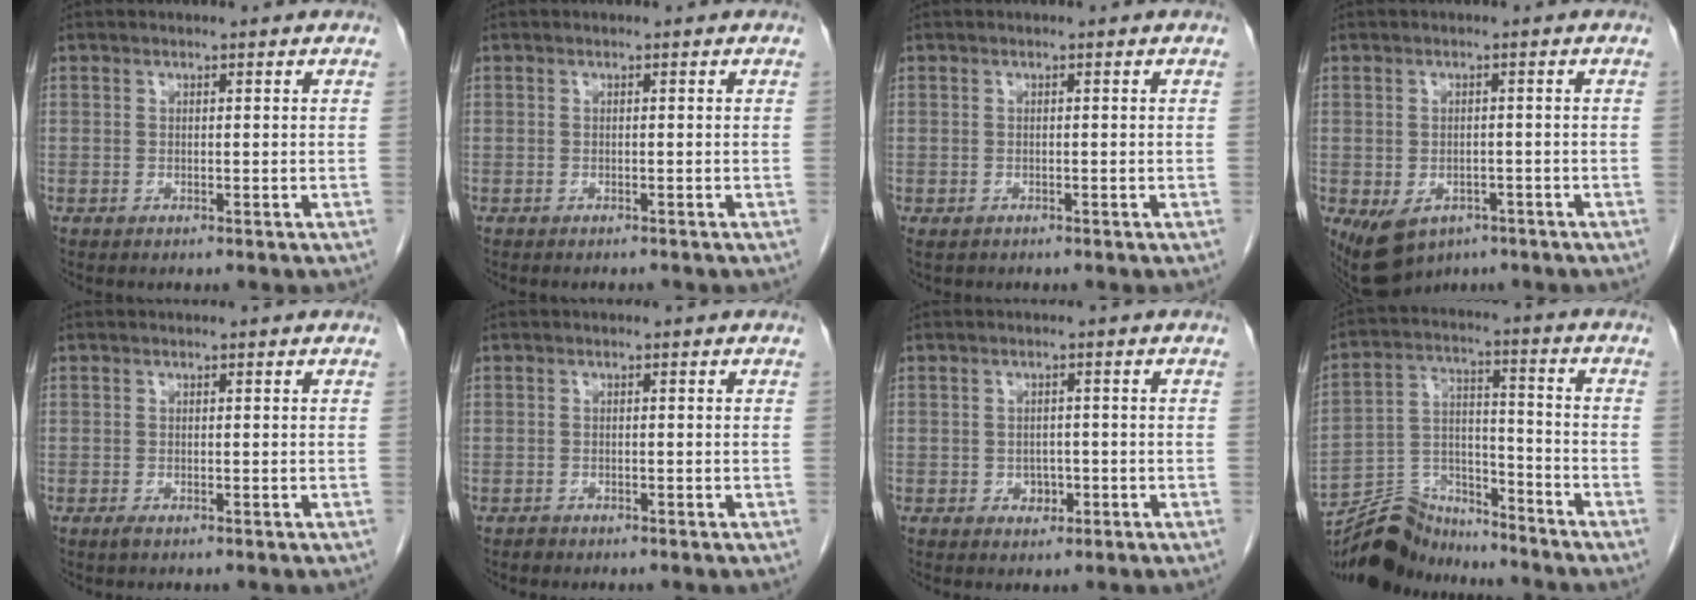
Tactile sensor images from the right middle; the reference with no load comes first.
{"total": 1.6, "force": [-1.5, 0.4, 0.3], "torque": [-0.006, -0.003, -0.018]}
{"total": 0.9, "force": [-0.5, 0.6, 0.3], "torque": [-0.009, 0.000, -0.004]}
{"total": 7.8, "force": [-4.4, 5.3, 3.8], "torque": [-0.062, 0.003, -0.058]}
{"total": 0.6, "force": [-0.4, 0.1, 0.4], "torque": [-0.010, -0.002, -0.006]}
{"total": 0.6, "force": [-0.5, 0.3, 0.0], "torque": [0.002, 0.001, -0.010]}
{"total": 2.0, "force": [-0.7, 1.6, 1.0], "torque": [-0.013, 0.004, -0.005]}
{"total": 11.8, "force": [-11.4, 2.8, 1.4], "torque": [-0.026, 0.030, -0.207]}